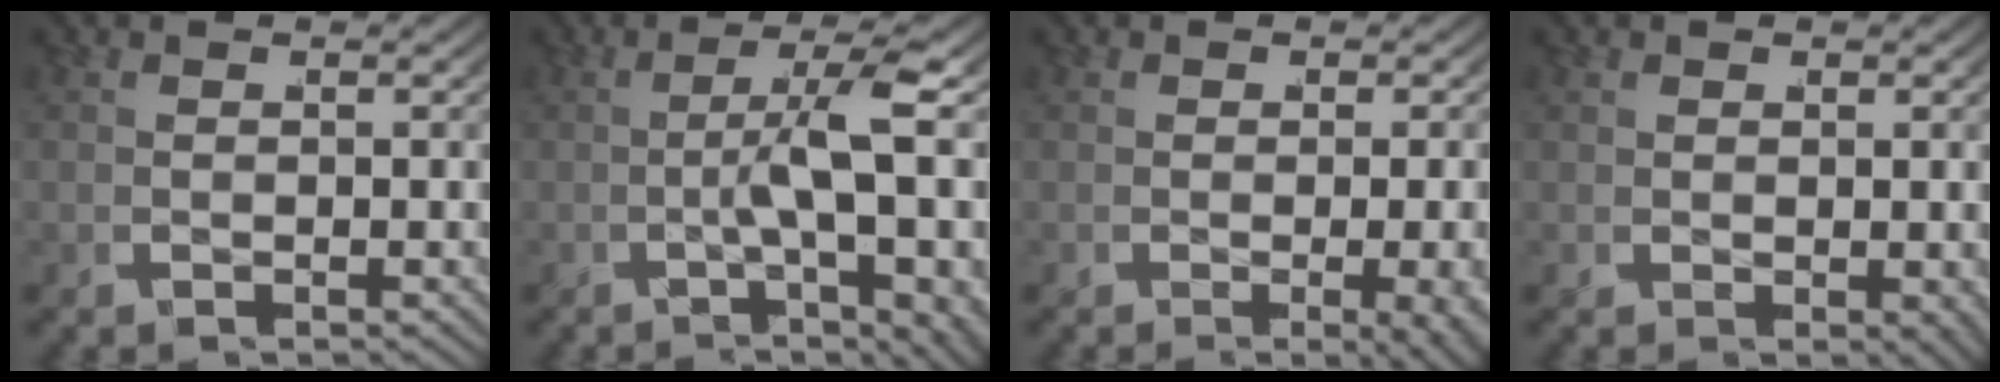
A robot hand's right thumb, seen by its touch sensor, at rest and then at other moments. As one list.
[{"total": 6.4, "force": [-0.7, 0.7, 6.3], "torque": [-0.107, 0.008, -0.021]}, {"total": 2.8, "force": [-0.8, 0.4, 2.6], "torque": [-0.037, -0.012, -0.007]}, {"total": 0.5, "force": [0.2, 0.1, 0.4], "torque": [-0.004, -0.003, 0.009]}]